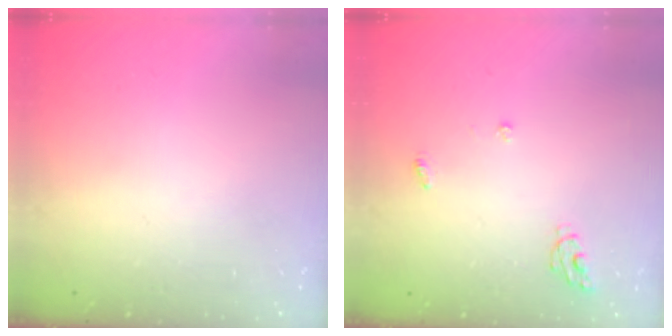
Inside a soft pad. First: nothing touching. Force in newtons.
{"total": 4.9, "press": 4.9, "slide": 0.4}